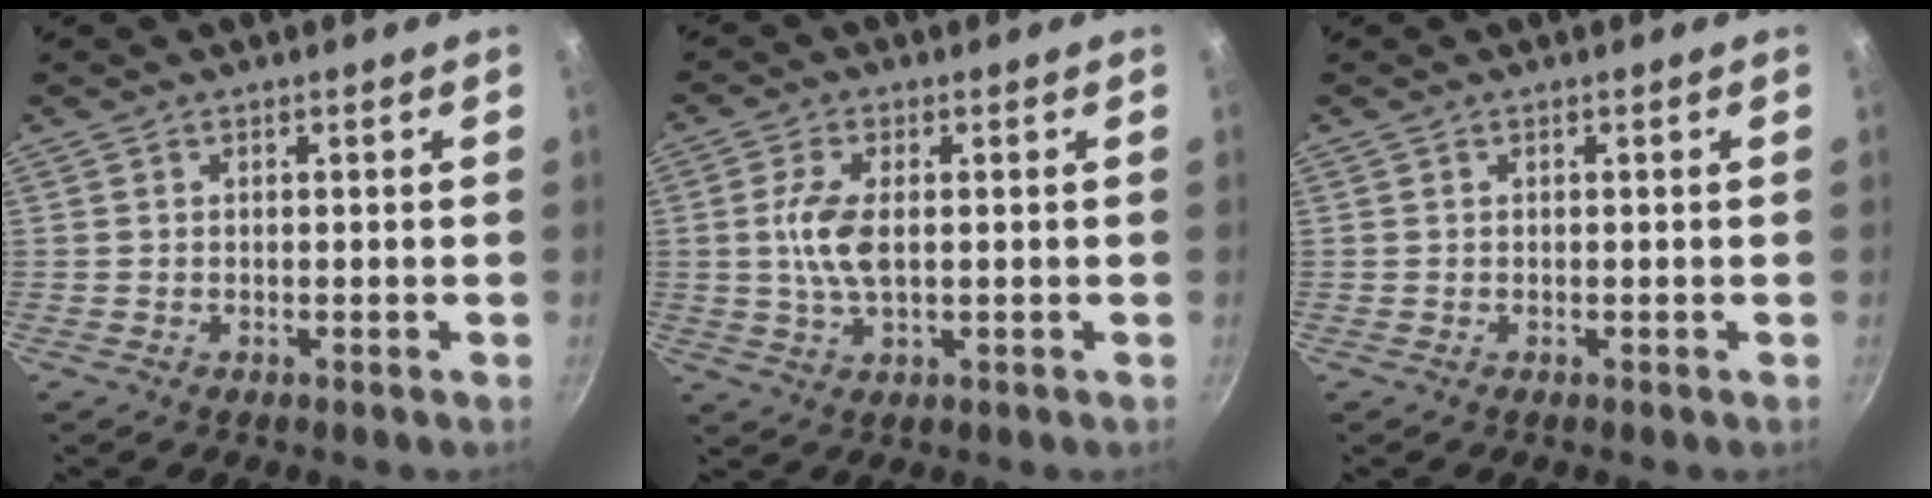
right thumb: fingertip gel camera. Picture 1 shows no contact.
{"total": 6.7, "force": [0.4, 3.0, 5.9], "torque": [-0.126, 0.001, 0.006]}
{"total": 0.0}